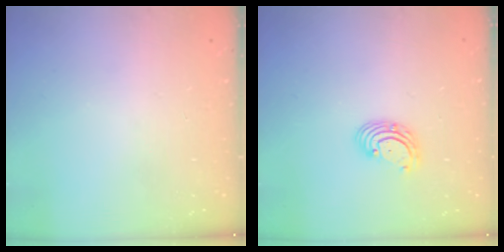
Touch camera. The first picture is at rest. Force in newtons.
{"total": 2.8, "press": 2.8, "slide": 0.2}